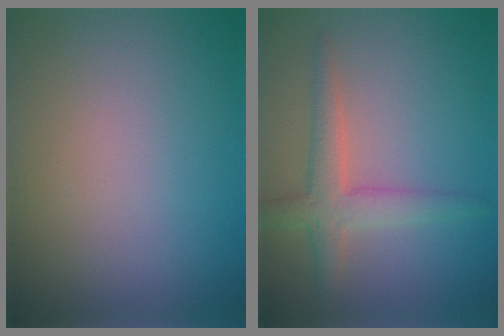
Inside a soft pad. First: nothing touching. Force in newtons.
{"total": 3.4, "press": 3.4, "slide": 0.2}